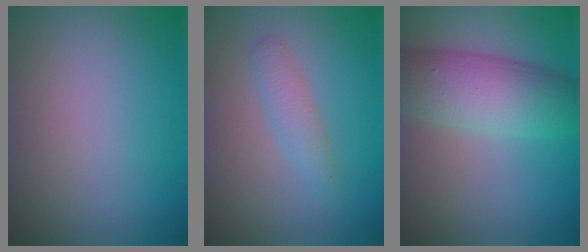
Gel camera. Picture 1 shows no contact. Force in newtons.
{"total": 1.7, "press": 1.7, "slide": 0.0}
{"total": 7.1, "press": 7.1, "slide": 0.1}